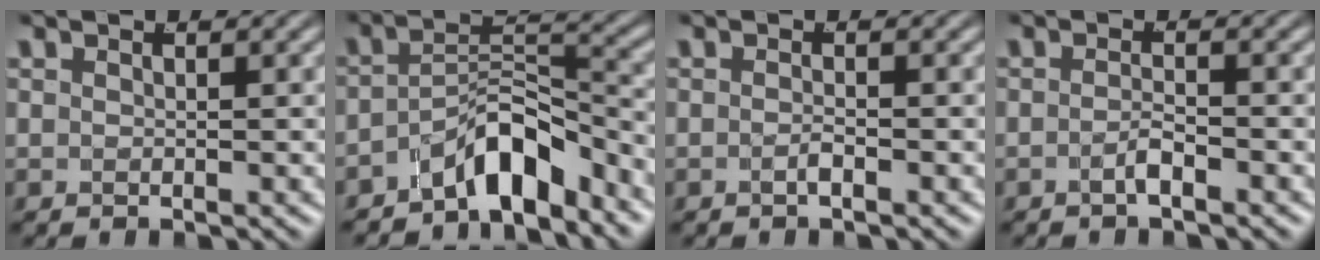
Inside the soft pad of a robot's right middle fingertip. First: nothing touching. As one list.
[{"total": 6.3, "force": [-4.5, 2.1, 3.8], "torque": [-0.042, 0.003, -0.074]}, {"total": 1.0, "force": [-0.8, -0.3, 0.6], "torque": [-0.010, -0.002, -0.014]}, {"total": 1.6, "force": [-1.3, -0.1, 0.9], "torque": [-0.013, -0.003, -0.025]}]